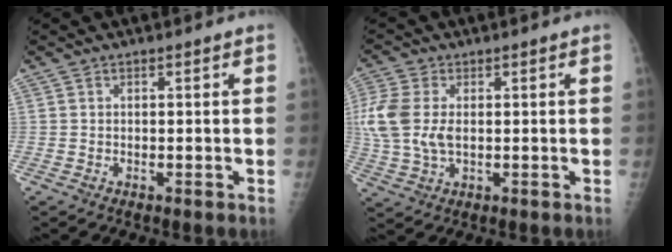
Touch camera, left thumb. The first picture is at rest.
{"total": 9.8, "force": [1.0, 6.0, 7.6], "torque": [-0.197, 0.005, 0.023]}